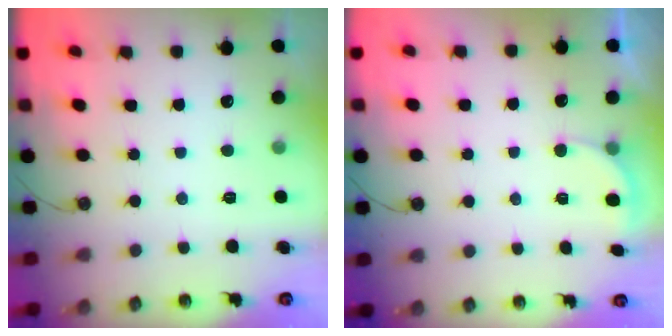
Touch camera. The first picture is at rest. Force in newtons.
{"total": 2.1, "press": 2.0, "slide": 0.6}